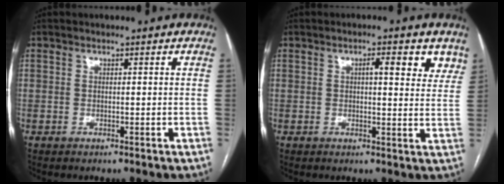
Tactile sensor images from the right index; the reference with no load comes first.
{"total": 5.4, "force": [2.9, 1.5, 4.3], "torque": [-0.047, 0.005, 0.032]}